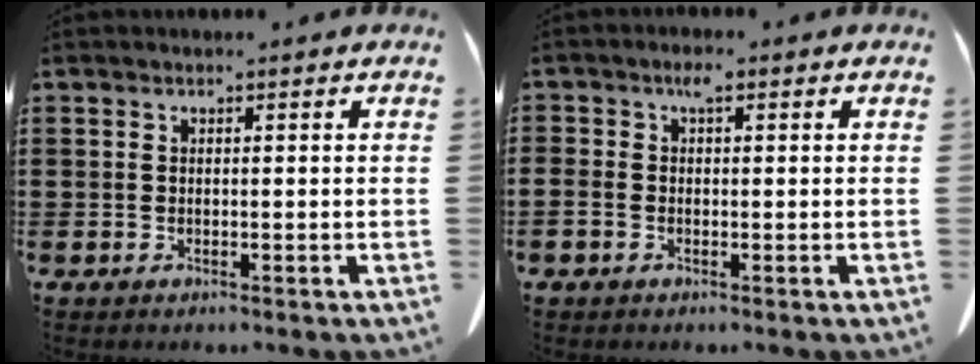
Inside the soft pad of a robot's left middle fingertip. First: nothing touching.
{"total": 2.2, "force": [0.0, 1.1, 1.9], "torque": [-0.042, 0.007, -0.002]}